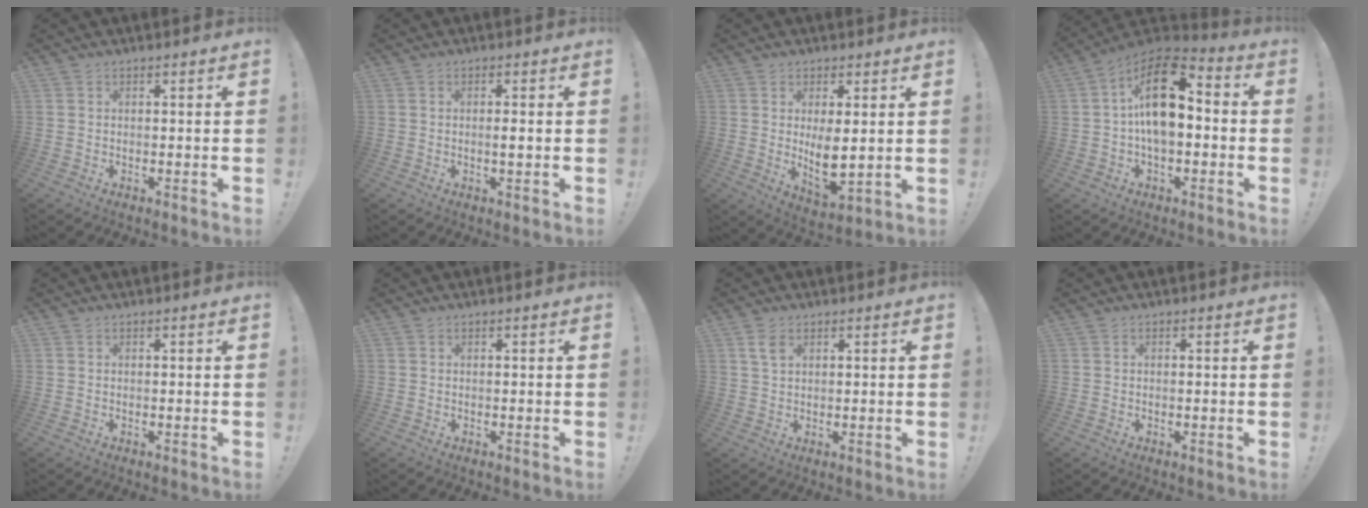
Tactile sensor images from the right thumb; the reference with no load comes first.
{"total": 1.6, "force": [-0.2, 0.0, 1.5], "torque": [-0.019, -0.004, -0.007]}
{"total": 8.4, "force": [1.8, 3.5, 7.4], "torque": [-0.104, -0.029, 0.035]}
{"total": 17.5, "force": [1.5, 10.1, 14.2], "torque": [-0.230, 0.006, 0.025]}
{"total": 0.0}
{"total": 0.0}
{"total": 3.7, "force": [1.9, 2.1, 2.3], "torque": [-0.033, -0.003, 0.034]}
{"total": 0.0}